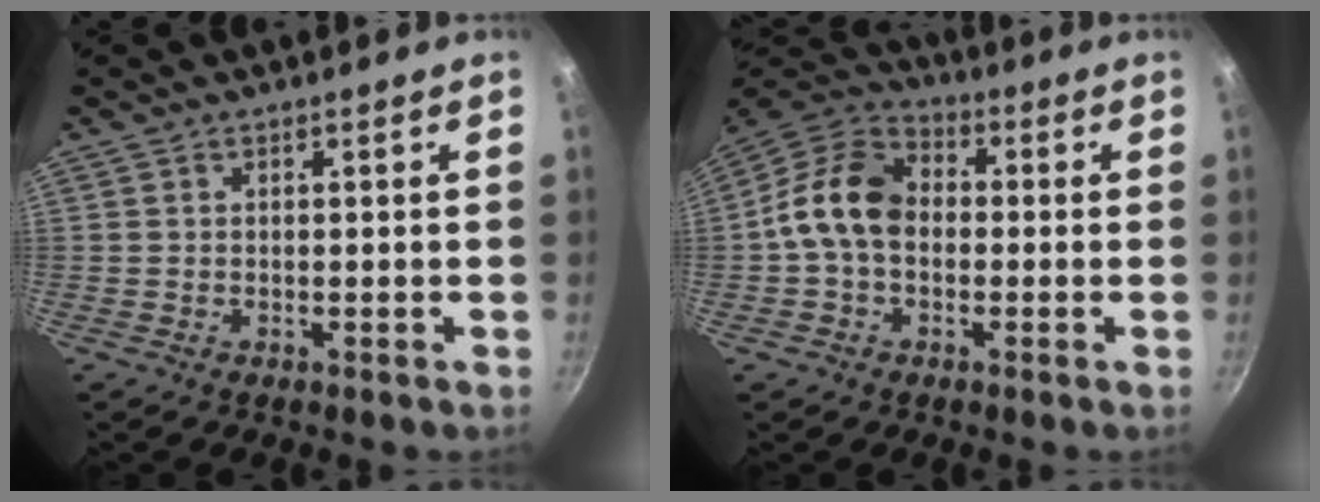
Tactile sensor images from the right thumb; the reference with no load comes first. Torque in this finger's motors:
{"motor_torque": [1.01, 2.75, 1.01, -0.96, 0.15]}